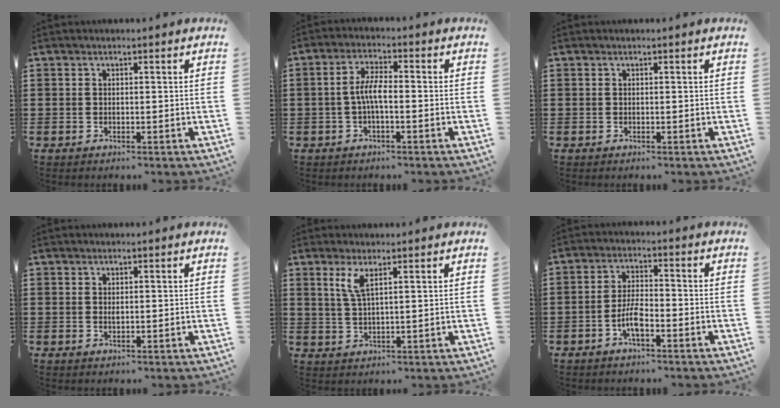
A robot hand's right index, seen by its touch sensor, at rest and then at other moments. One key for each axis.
{"total": 4.5, "fx": -0.9, "fy": 1.2, "fz": 4.3, "tx": -0.098, "ty": -0.002, "tz": -0.025}
{"total": 0.0}
{"total": 0.6, "fx": 0.2, "fy": 0.3, "fz": 0.5, "tx": -0.010, "ty": 0.002, "tz": 0.002}
{"total": 3.4, "fx": 1.7, "fy": 0.6, "fz": 2.8, "tx": -0.061, "ty": 0.002, "tz": 0.030}
{"total": 4.6, "fx": -2.3, "fy": 1.4, "fz": 3.8, "tx": -0.090, "ty": 0.000, "tz": -0.050}